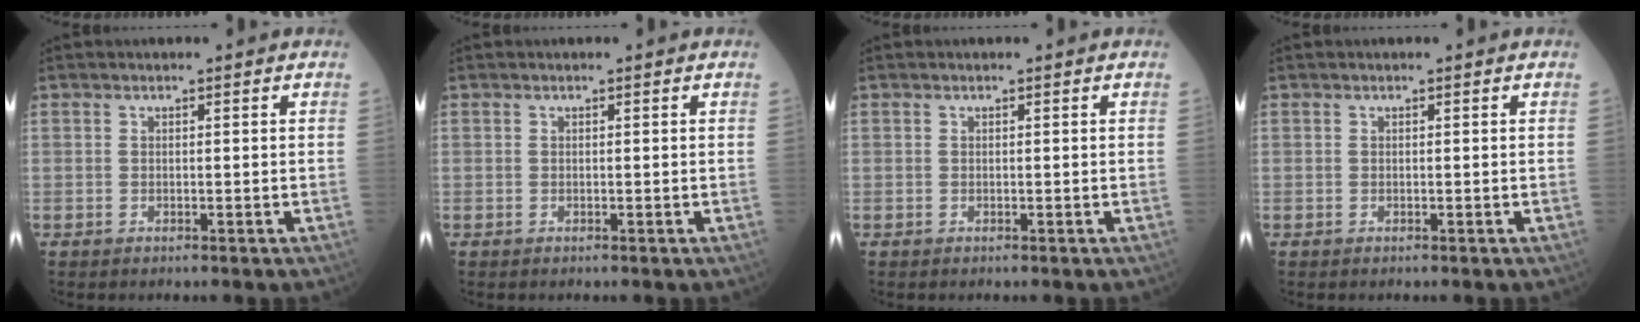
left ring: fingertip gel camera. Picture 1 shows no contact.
{"total": 0.0}
{"total": 0.0}
{"total": 0.0}